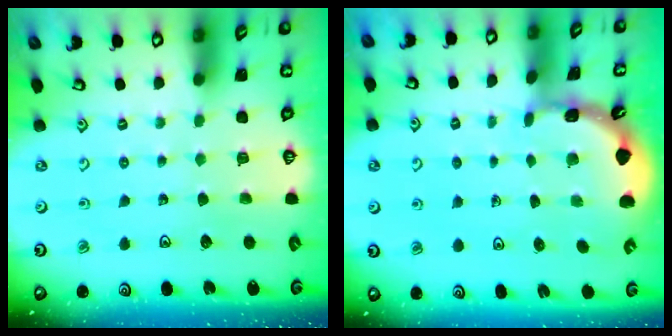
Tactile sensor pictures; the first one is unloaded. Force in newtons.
{"total": 1.7, "press": 1.7, "slide": 0.1}